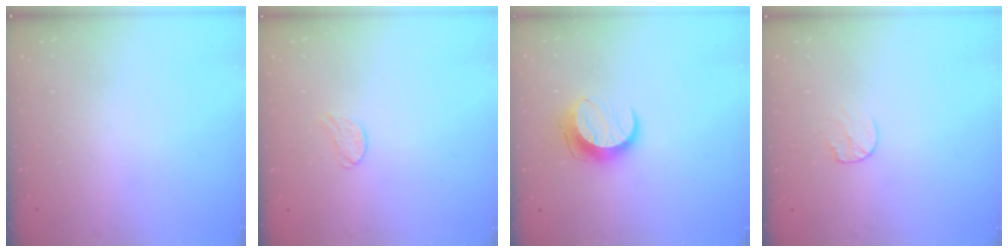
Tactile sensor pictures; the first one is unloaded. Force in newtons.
{"total": 6.7, "press": 6.7, "slide": 0.5}
{"total": 10.3, "press": 10.2, "slide": 0.4}
{"total": 5.6, "press": 5.5, "slide": 0.6}